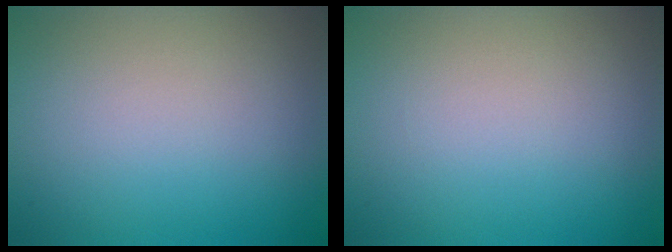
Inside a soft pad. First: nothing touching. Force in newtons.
{"total": 0.0}